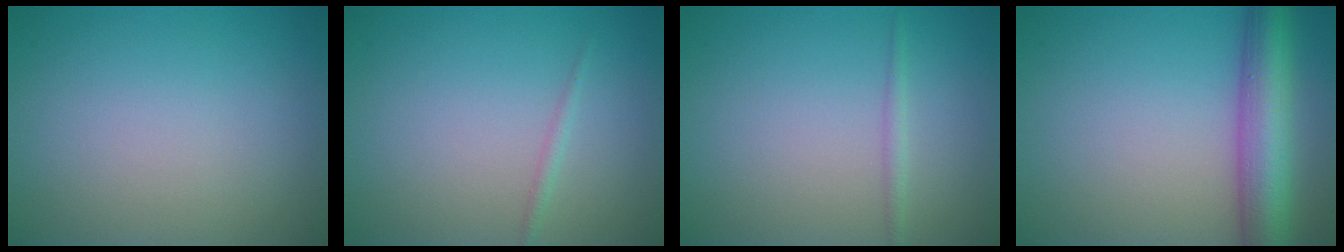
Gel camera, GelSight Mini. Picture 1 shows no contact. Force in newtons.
{"total": 0.7, "press": 0.7, "slide": 0.0}
{"total": 1.0, "press": 1.0, "slide": 0.0}
{"total": 7.0, "press": 6.9, "slide": 0.4}